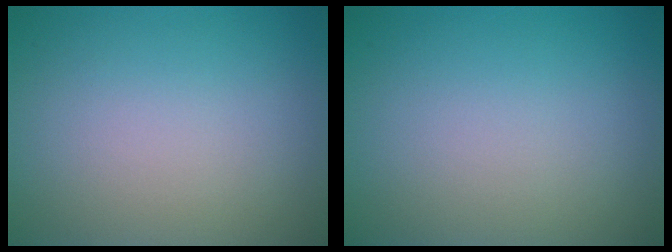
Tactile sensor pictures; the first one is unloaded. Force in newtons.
{"total": 0.0}